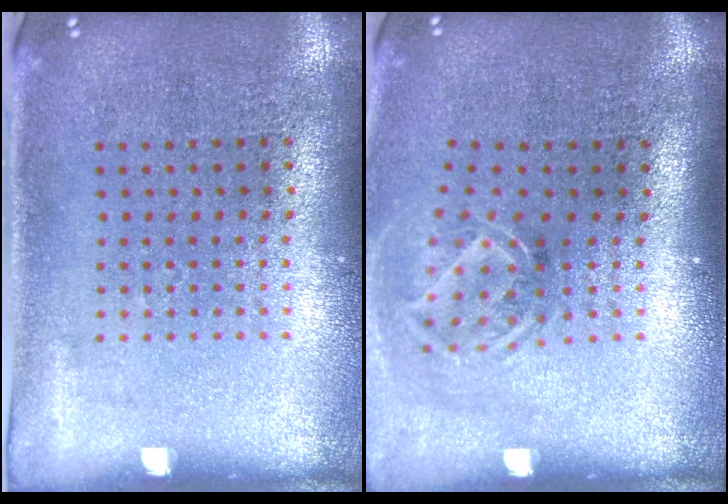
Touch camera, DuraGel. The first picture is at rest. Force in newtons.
{"total": 1.9, "press": 1.3, "slide": 1.4}